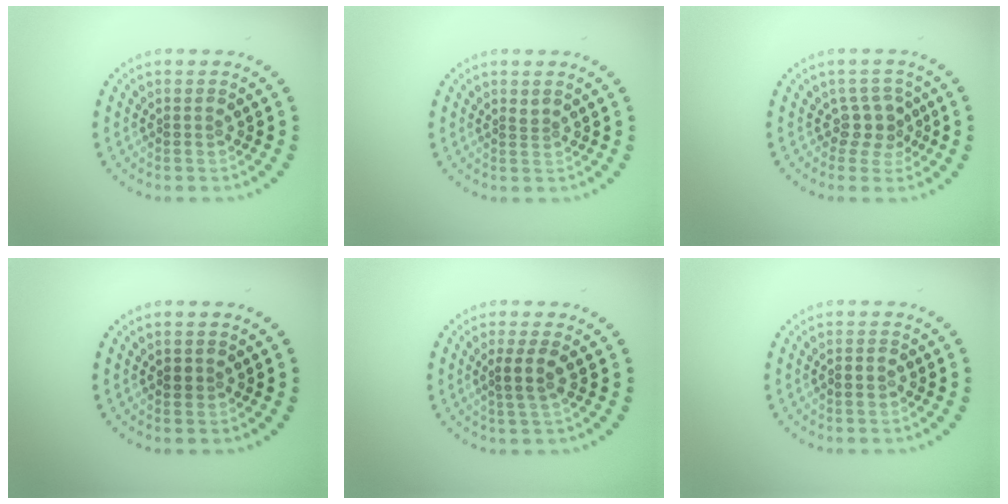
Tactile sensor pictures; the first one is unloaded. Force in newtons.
{"total": 0.7, "press": 0.4, "slide": 0.6}
{"total": 2.2, "press": 1.6, "slide": 1.4}
{"total": 0.8, "press": 0.8, "slide": 0.2}
{"total": 2.0, "press": 1.6, "slide": 1.1}
{"total": 1.1, "press": 1.0, "slide": 0.5}